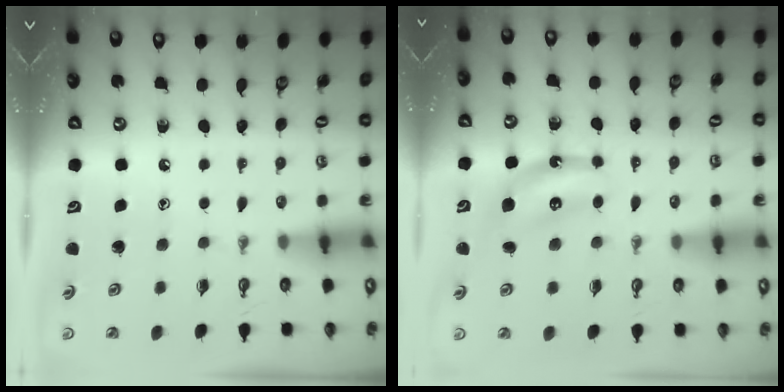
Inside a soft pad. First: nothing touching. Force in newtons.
{"total": 6.2, "press": 6.1, "slide": 1.0}